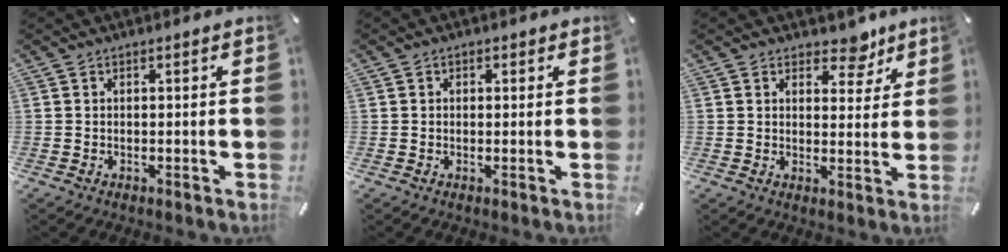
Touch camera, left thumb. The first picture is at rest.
{"total": 0.9, "force": [0.1, 0.9, 0.3], "torque": [-0.006, 0.006, 0.001]}
{"total": 7.1, "force": [5.2, 4.1, 2.8], "torque": [-0.016, -0.033, 0.084]}